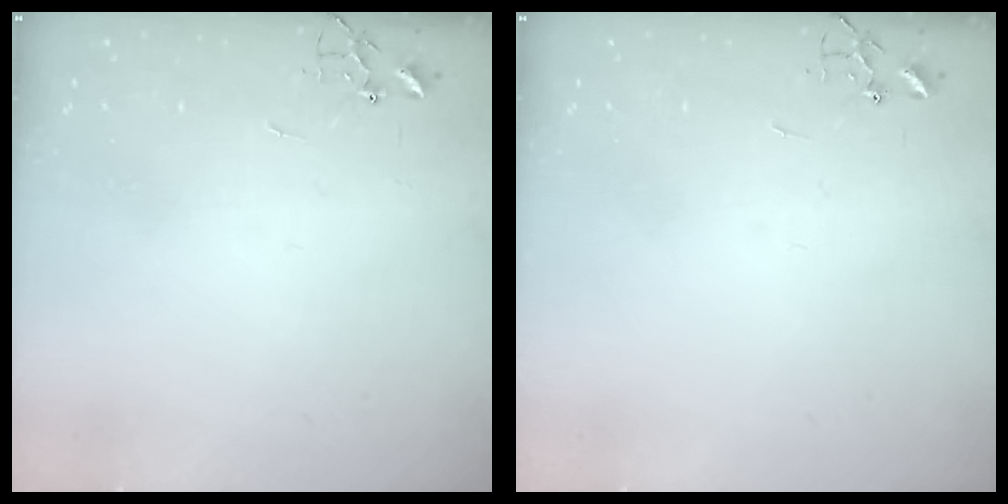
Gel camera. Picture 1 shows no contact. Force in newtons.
{"total": 0.0}